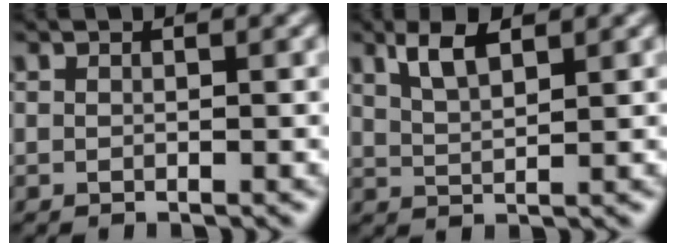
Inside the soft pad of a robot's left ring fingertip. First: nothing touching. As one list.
[{"total": 3.2, "force": [2.1, 1.0, 2.2], "torque": [-0.046, 0.000, 0.041]}]